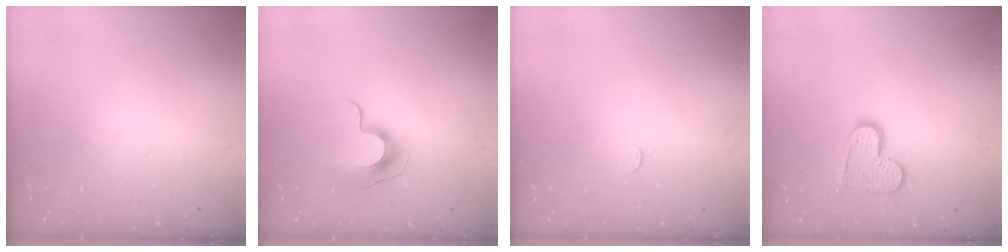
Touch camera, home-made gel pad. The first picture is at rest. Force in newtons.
{"total": 9.9, "press": 9.9, "slide": 0.3}
{"total": 2.7, "press": 2.7, "slide": 0.2}
{"total": 11.2, "press": 11.1, "slide": 0.7}